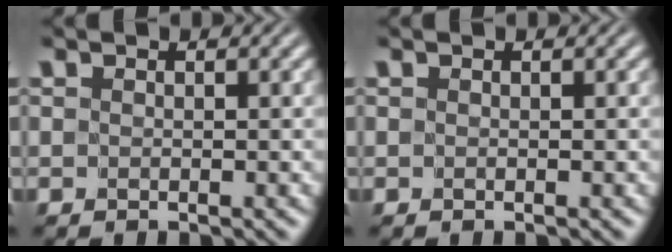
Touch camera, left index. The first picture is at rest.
{"total": 0.0}